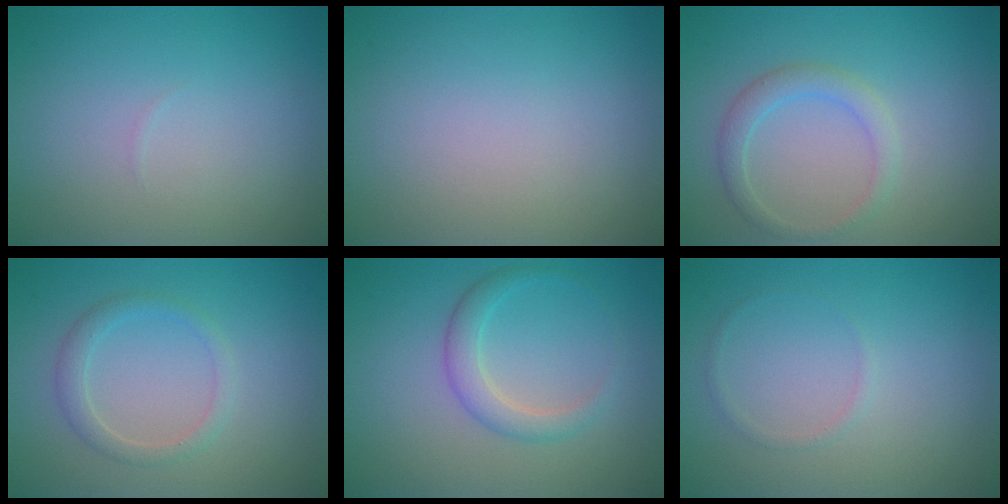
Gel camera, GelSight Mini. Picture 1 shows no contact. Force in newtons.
{"total": 0.0}
{"total": 2.1, "press": 2.1, "slide": 0.1}
{"total": 1.8, "press": 1.8, "slide": 0.1}
{"total": 2.4, "press": 2.4, "slide": 0.1}
{"total": 0.6, "press": 0.6, "slide": 0.1}